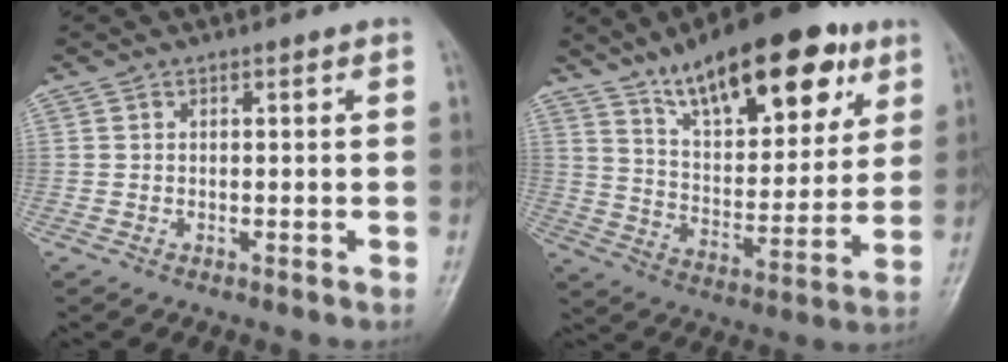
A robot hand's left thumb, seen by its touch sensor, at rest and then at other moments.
{"total": 22.5, "force": [13.4, 9.0, 15.7], "torque": [-0.198, -0.044, 0.220]}